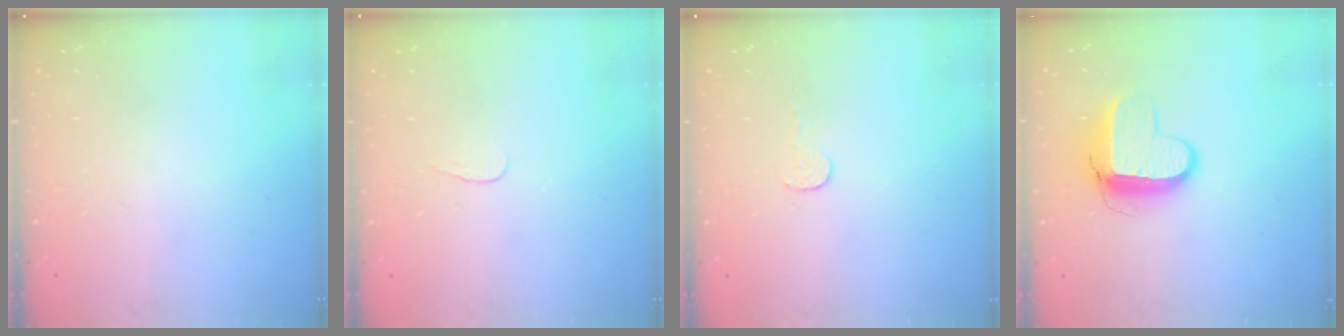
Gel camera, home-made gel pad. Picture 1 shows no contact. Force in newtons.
{"total": 2.8, "press": 2.7, "slide": 0.3}
{"total": 3.0, "press": 3.0, "slide": 0.3}
{"total": 9.9, "press": 9.9, "slide": 0.9}